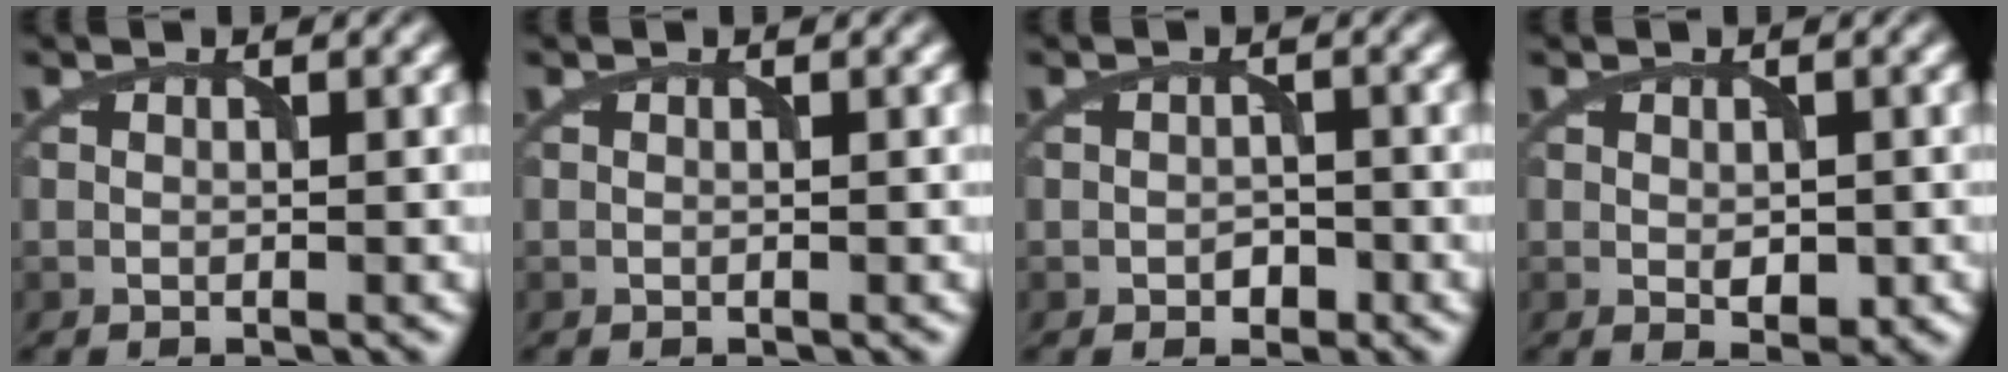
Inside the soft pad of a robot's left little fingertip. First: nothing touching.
{"total": 0.0}
{"total": 1.4, "force": [-0.7, 1.0, 0.7], "torque": [-0.008, -0.001, -0.013]}
{"total": 2.1, "force": [-0.3, 1.3, 1.7], "torque": [-0.026, -0.007, 0.002]}